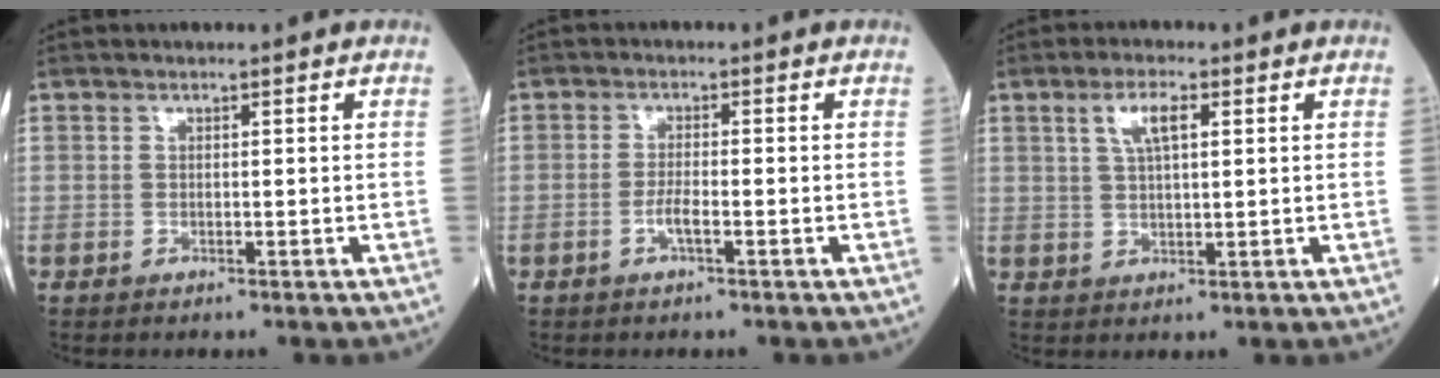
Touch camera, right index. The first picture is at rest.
{"total": 2.2, "force": [-1.0, 0.1, 1.9], "torque": [-0.038, 0.000, -0.021]}
{"total": 4.4, "force": [1.8, 1.1, 3.9], "torque": [-0.080, 0.009, 0.036]}